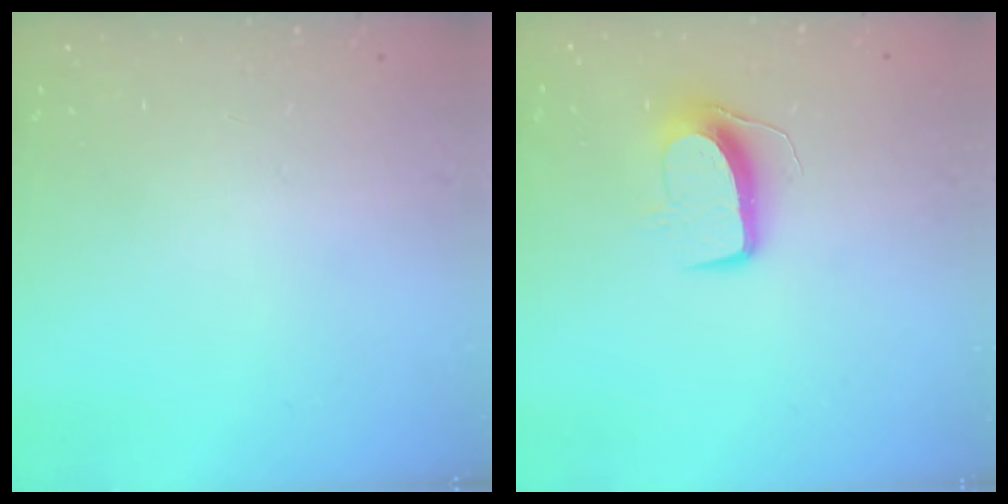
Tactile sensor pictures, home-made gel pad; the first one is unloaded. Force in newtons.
{"total": 10.4, "press": 10.4, "slide": 0.4}